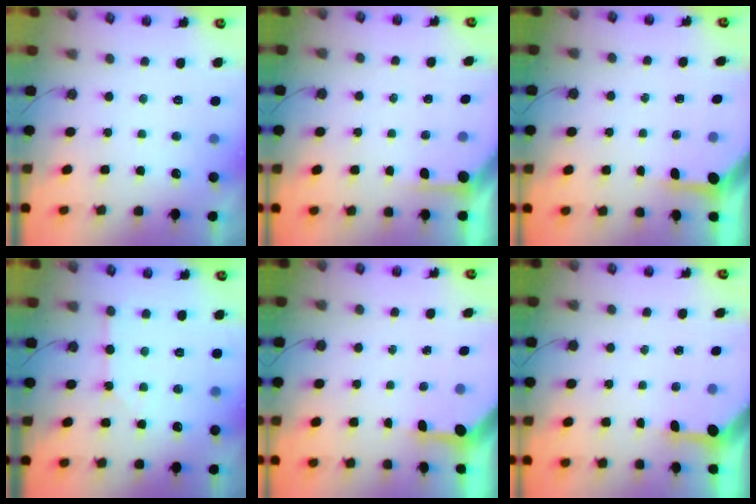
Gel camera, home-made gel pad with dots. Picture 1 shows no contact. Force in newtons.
{"total": 2.5, "press": 2.5, "slide": 0.3}
{"total": 3.4, "press": 3.3, "slide": 0.4}
{"total": 2.4, "press": 2.3, "slide": 0.4}
{"total": 3.4, "press": 3.4, "slide": 0.3}
{"total": 3.4, "press": 3.4, "slide": 0.4}